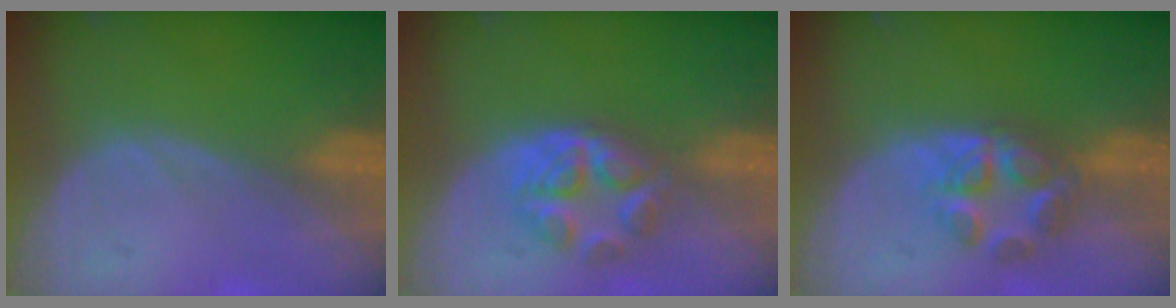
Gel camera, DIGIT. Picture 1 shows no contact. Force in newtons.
{"total": 6.3, "press": 5.3, "slide": 3.4}
{"total": 5.9, "press": 5.3, "slide": 2.5}